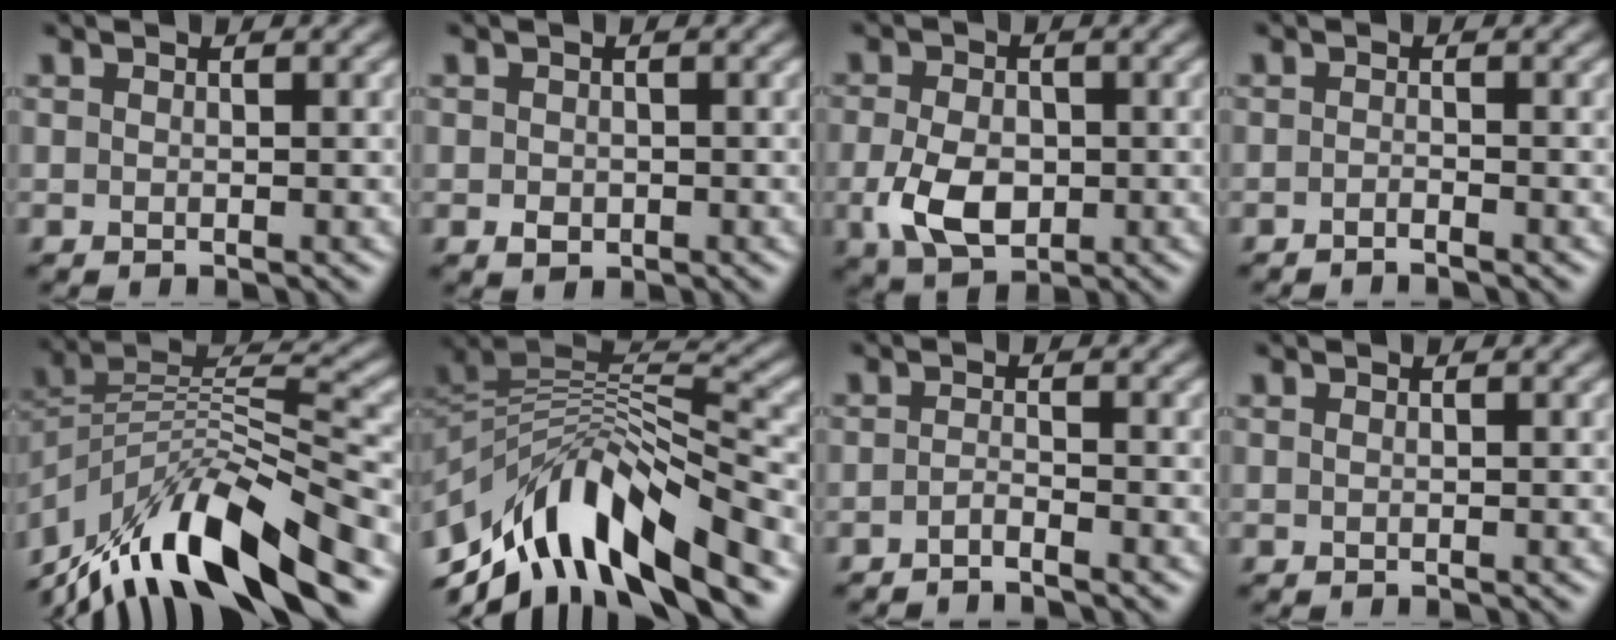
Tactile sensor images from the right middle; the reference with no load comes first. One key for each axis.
{"total": 1.2, "fx": -0.3, "fy": 0.9, "fz": 0.6, "tx": -0.011, "ty": -0.002, "tz": -0.009}
{"total": 4.9, "fx": -1.0, "fy": 3.3, "fz": 3.6, "tx": -0.077, "ty": -0.007, "tz": -0.022}
{"total": 1.0, "fx": -0.8, "fy": 0.1, "fz": 0.6, "tx": -0.008, "ty": 0.000, "tz": -0.019}
{"total": 12.5, "fx": -8.6, "fy": 3.7, "fz": 8.3, "tx": -0.151, "ty": 0.028, "tz": -0.158}
{"total": 11.4, "fx": -6.1, "fy": 5.0, "fz": 8.2, "tx": -0.149, "ty": 0.018, "tz": -0.108}
{"total": 1.4, "fx": -1.0, "fy": 0.2, "fz": 0.9, "tx": -0.015, "ty": -0.001, "tz": -0.026}
{"total": 0.0}